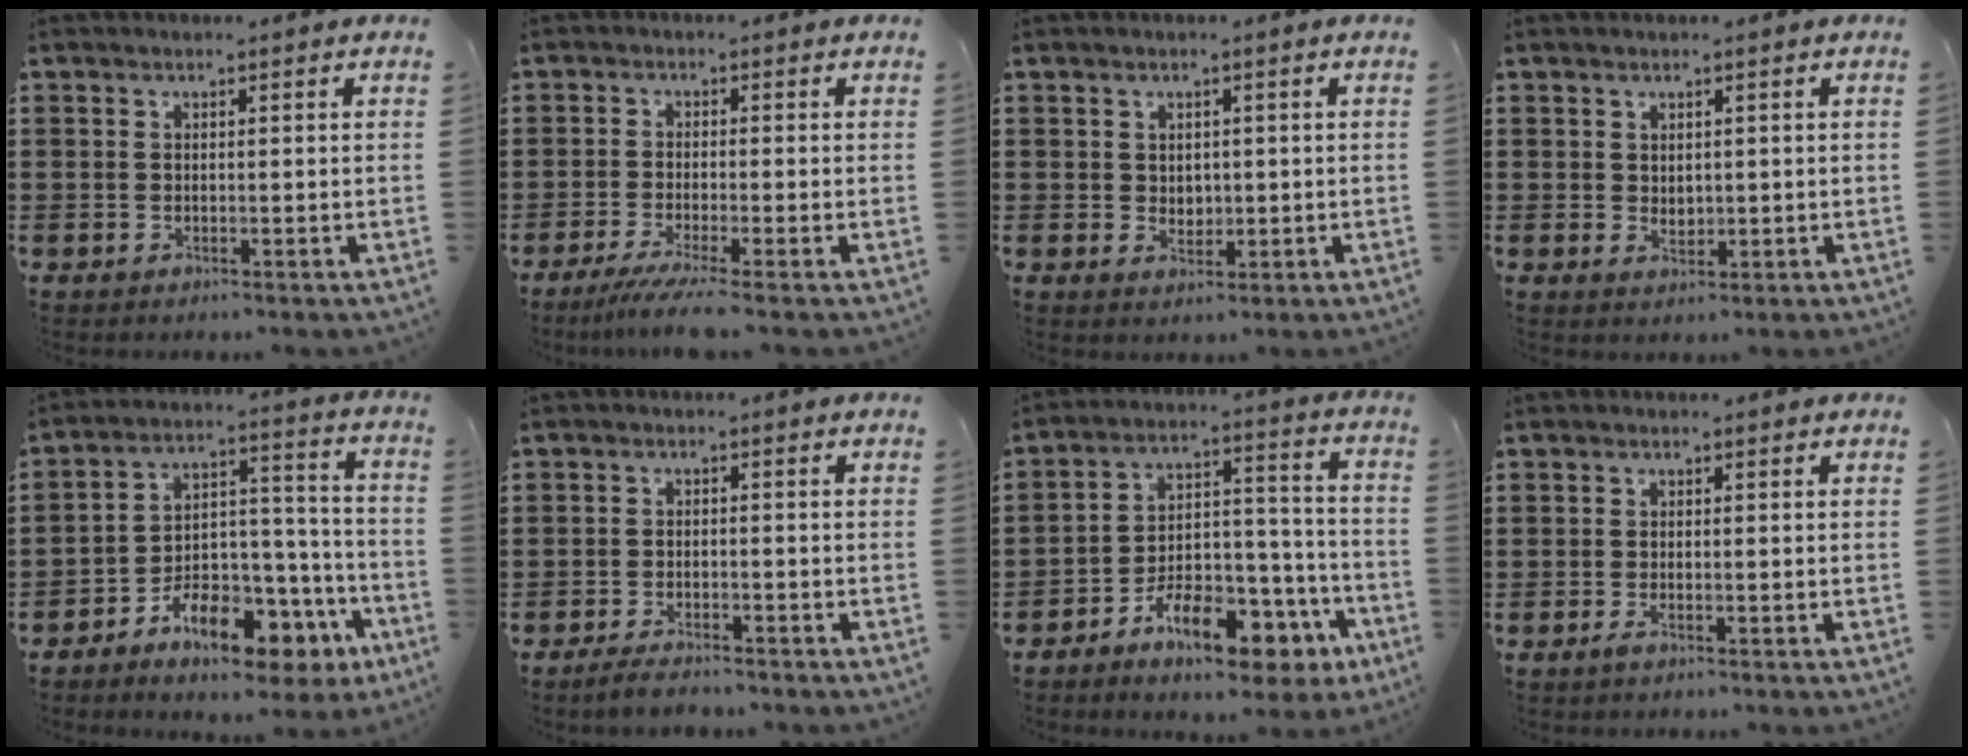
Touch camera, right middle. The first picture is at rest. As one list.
[{"total": 3.5, "force": [-2.7, -0.4, 2.2], "torque": [-0.051, -0.018, -0.052]}, {"total": 1.9, "force": [0.5, 1.6, 0.8], "torque": [-0.011, 0.004, 0.006]}, {"total": 1.4, "force": [0.7, 1.0, 0.7], "torque": [-0.007, 0.001, 0.010]}, {"total": 10.4, "force": [-7.4, 4.9, 5.4], "torque": [-0.085, 0.032, -0.130]}, {"total": 2.6, "force": [-2.4, 0.3, 0.7], "torque": [-0.020, 0.001, -0.052]}, {"total": 11.3, "force": [-8.0, 4.9, 6.3], "torque": [-0.097, 0.040, -0.141]}, {"total": 0.8, "force": [-0.5, 0.1, 0.6], "torque": [-0.015, -0.006, -0.007]}]